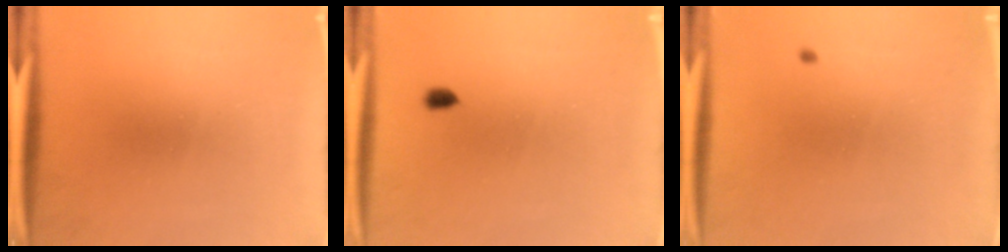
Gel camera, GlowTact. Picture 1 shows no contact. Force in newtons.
{"total": 1.2}
{"total": 0.6}